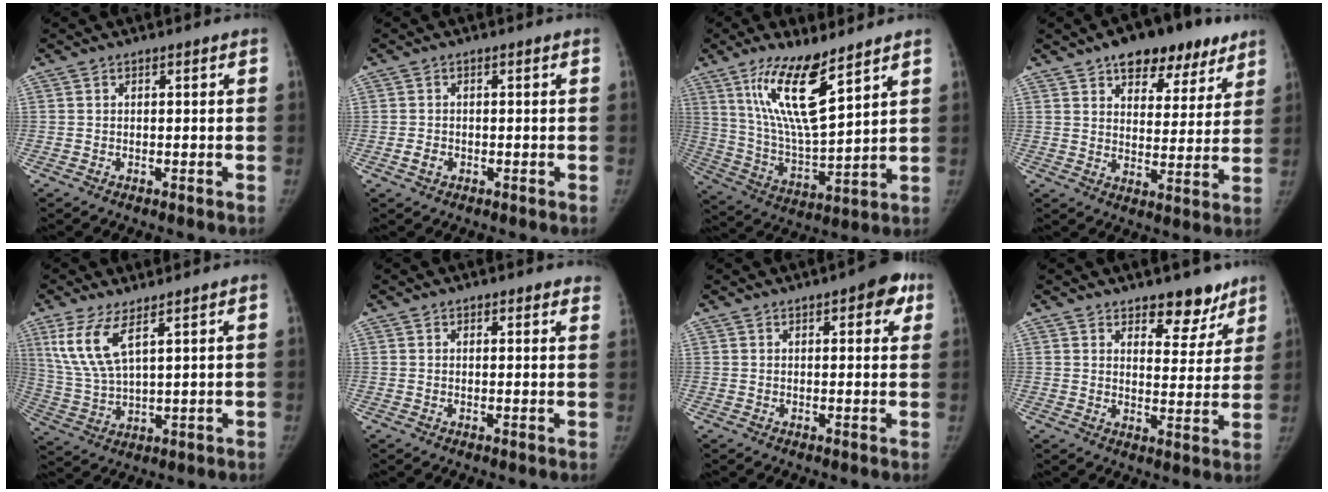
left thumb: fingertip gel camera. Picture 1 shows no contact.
{"total": 1.9, "force": [-0.8, 1.5, 0.9], "torque": [-0.012, 0.005, -0.013]}
{"total": 15.0, "force": [8.9, 3.7, 11.6], "torque": [-0.205, -0.056, 0.182]}
{"total": 15.3, "force": [9.9, 8.1, 8.3], "torque": [-0.050, -0.030, 0.139]}
{"total": 9.3, "force": [4.9, 2.8, 7.4], "torque": [-0.166, -0.024, 0.110]}
{"total": 3.2, "force": [2.7, 1.4, 0.9], "torque": [0.024, -0.006, 0.018]}
{"total": 6.1, "force": [2.9, 2.5, 4.7], "torque": [-0.031, -0.004, 0.026]}
{"total": 8.4, "force": [6.3, 4.3, 3.5], "torque": [0.000, -0.040, 0.089]}